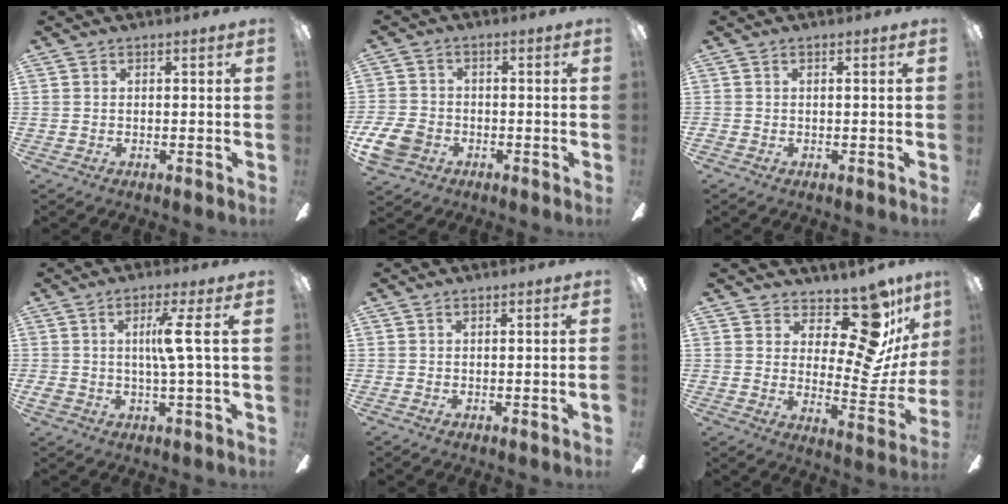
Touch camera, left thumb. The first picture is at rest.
{"total": 8.2, "force": [-3.6, 6.0, 4.3], "torque": [-0.094, 0.019, -0.068]}
{"total": 0.7, "force": [-0.1, 0.0, 0.7], "torque": [-0.012, 0.000, -0.003]}
{"total": 7.0, "force": [1.2, 0.2, 6.9], "torque": [-0.134, 0.003, 0.012]}
{"total": 1.2, "force": [-0.4, -0.3, 1.1], "torque": [-0.018, -0.003, -0.007]}
{"total": 16.2, "force": [9.7, 6.9, 10.9], "torque": [-0.155, -0.081, 0.167]}